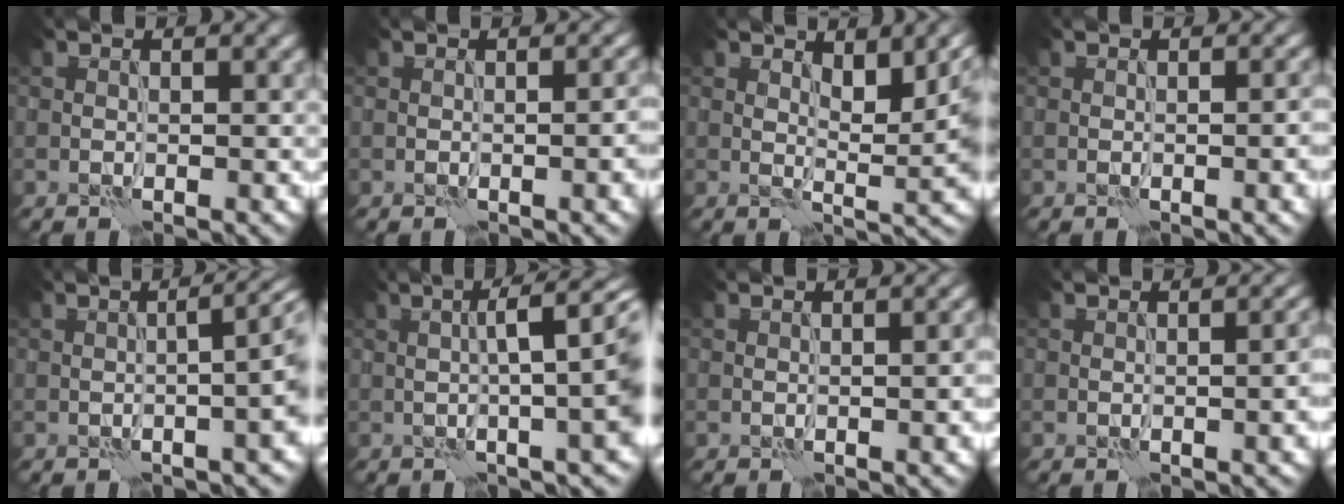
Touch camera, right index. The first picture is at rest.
{"total": 3.3, "force": [-0.5, 1.1, 3.1], "torque": [-0.034, 0.002, -0.003]}
{"total": 6.5, "force": [2.1, 1.9, 5.8], "torque": [-0.081, 0.004, 0.033]}
{"total": 2.6, "force": [-0.3, 0.7, 2.5], "torque": [-0.031, 0.000, -0.004]}
{"total": 6.8, "force": [0.3, 2.7, 6.2], "torque": [-0.042, 0.025, -0.017]}
{"total": 8.2, "force": [1.2, 2.2, 7.8], "torque": [-0.078, 0.020, 0.011]}
{"total": 2.2, "force": [-0.2, 0.6, 2.1], "torque": [-0.023, 0.002, -0.003]}
{"total": 3.1, "force": [-0.3, 1.0, 2.9], "torque": [-0.028, 0.003, -0.002]}